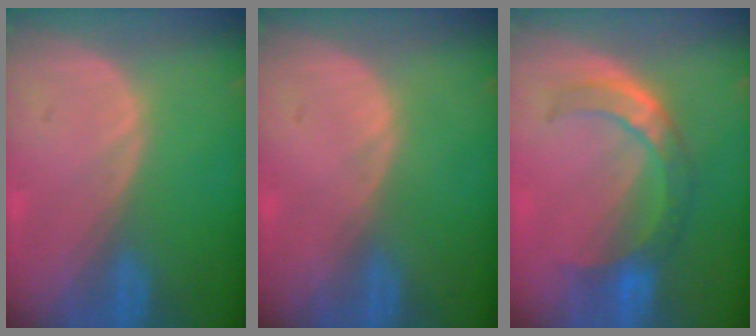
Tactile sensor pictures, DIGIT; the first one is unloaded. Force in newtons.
{"total": 0.0}
{"total": 6.8, "press": 6.6, "slide": 1.9}